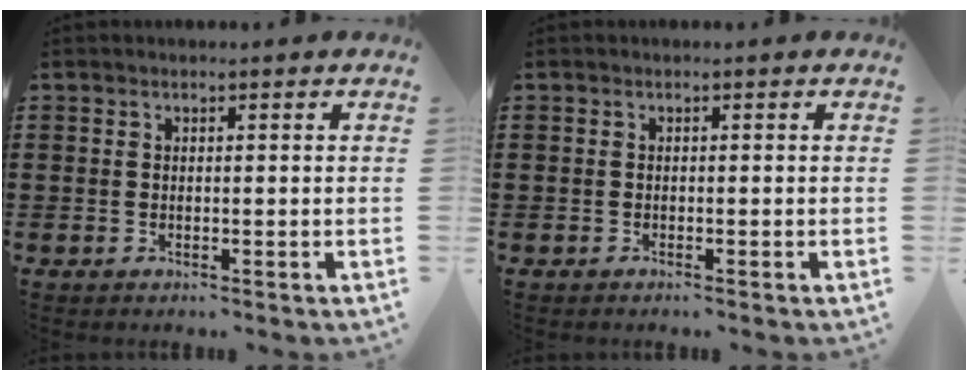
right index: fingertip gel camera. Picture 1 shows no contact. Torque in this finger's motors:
{"motor_torque": [0.25, 0.32, -0.01, 0.01]}